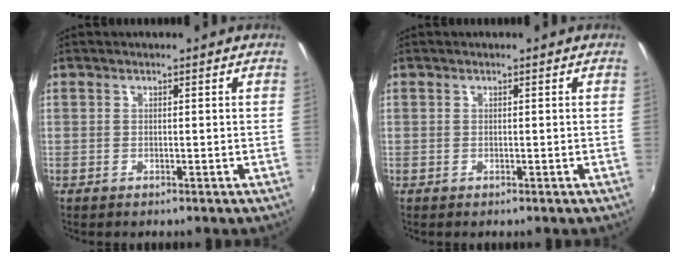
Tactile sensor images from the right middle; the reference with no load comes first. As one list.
[{"total": 0.0}]